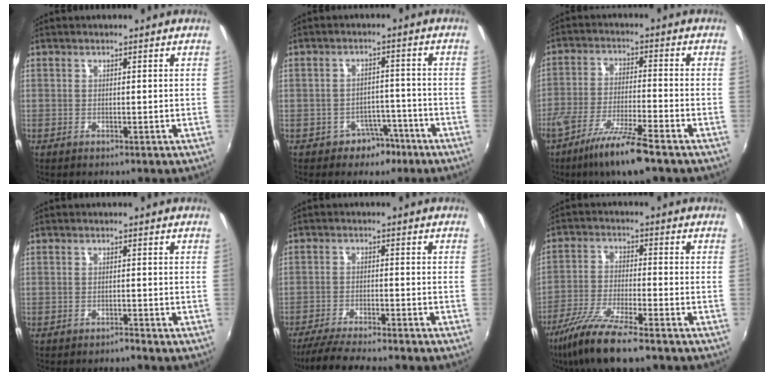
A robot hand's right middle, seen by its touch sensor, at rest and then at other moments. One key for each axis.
{"total": 4.9, "fx": -3.4, "fy": 3.4, "fz": 1.0, "tx": -0.023, "ty": 0.021, "tz": -0.039}
{"total": 10.9, "fx": -7.7, "fy": 0.6, "fz": 7.7, "tx": -0.165, "ty": -0.022, "tz": -0.139}
{"total": 0.9, "fx": -0.9, "fy": -0.1, "fz": 0.0, "tx": 0.002, "ty": -0.003, "tz": -0.017}
{"total": 9.2, "fx": -8.2, "fy": -0.1, "fz": 4.2, "tx": -0.101, "ty": -0.019, "tz": -0.138}
{"total": 11.7, "fx": -8.8, "fy": 1.0, "fz": 7.7, "tx": -0.168, "ty": -0.028, "tz": -0.169}